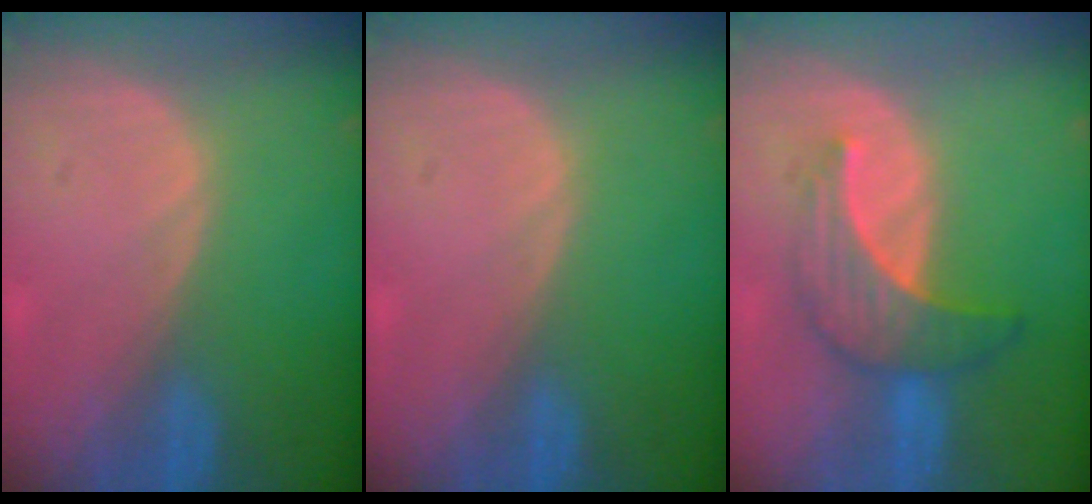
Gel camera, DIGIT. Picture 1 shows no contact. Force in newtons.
{"total": 0.0}
{"total": 7.0, "press": 6.6, "slide": 2.3}